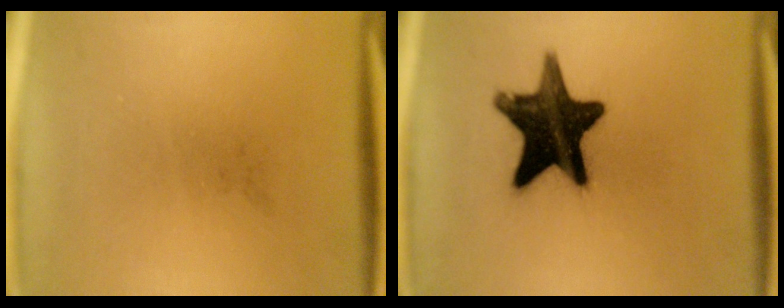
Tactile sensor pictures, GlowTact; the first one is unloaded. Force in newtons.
{"total": 16.0}